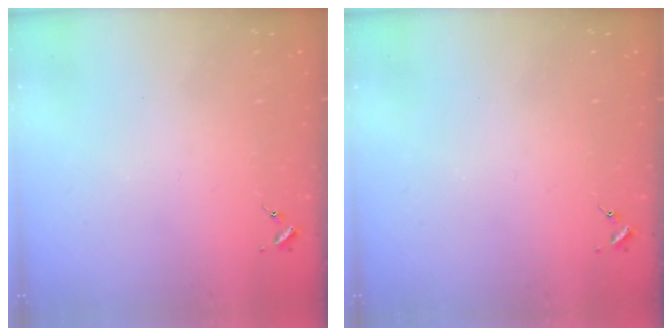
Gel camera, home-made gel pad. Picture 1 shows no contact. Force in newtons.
{"total": 0.0}